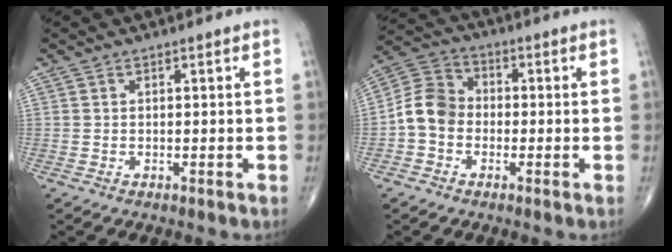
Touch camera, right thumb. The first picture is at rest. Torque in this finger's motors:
{"motor_torque": [-0.13, 0.37, 0.59, -0.34, 0.05]}